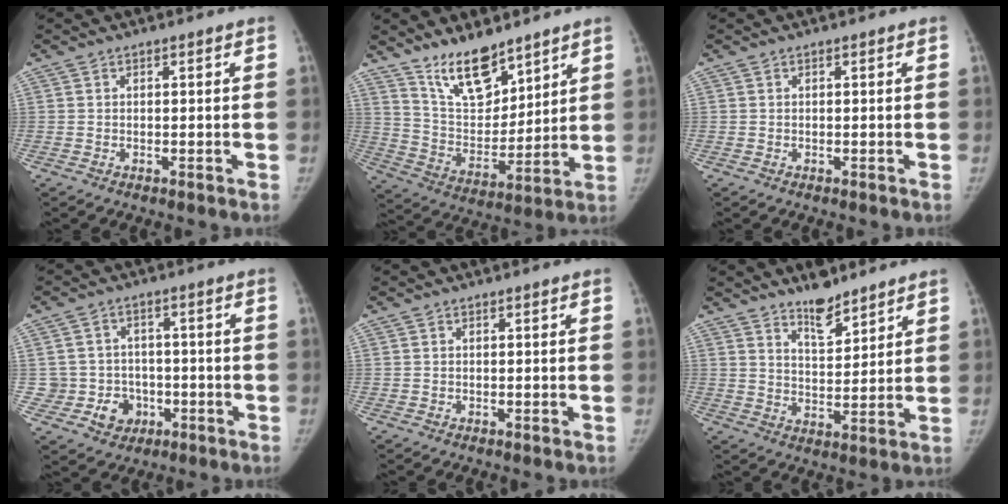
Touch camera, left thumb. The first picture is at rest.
{"total": 13.2, "force": [10.0, 5.4, 6.6], "torque": [-0.078, -0.076, 0.193]}
{"total": 0.0}
{"total": 7.6, "force": [-1.9, 7.2, 1.4], "torque": [0.010, 0.020, -0.022]}
{"total": 0.0}
{"total": 7.2, "force": [5.9, 2.5, 3.3], "torque": [-0.034, -0.049, 0.102]}